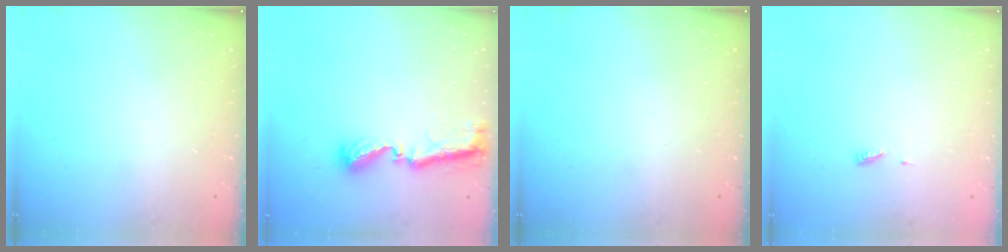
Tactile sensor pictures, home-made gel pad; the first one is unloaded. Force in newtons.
{"total": 8.8, "press": 8.8, "slide": 0.7}
{"total": 0.0}
{"total": 3.9, "press": 3.9, "slide": 0.6}